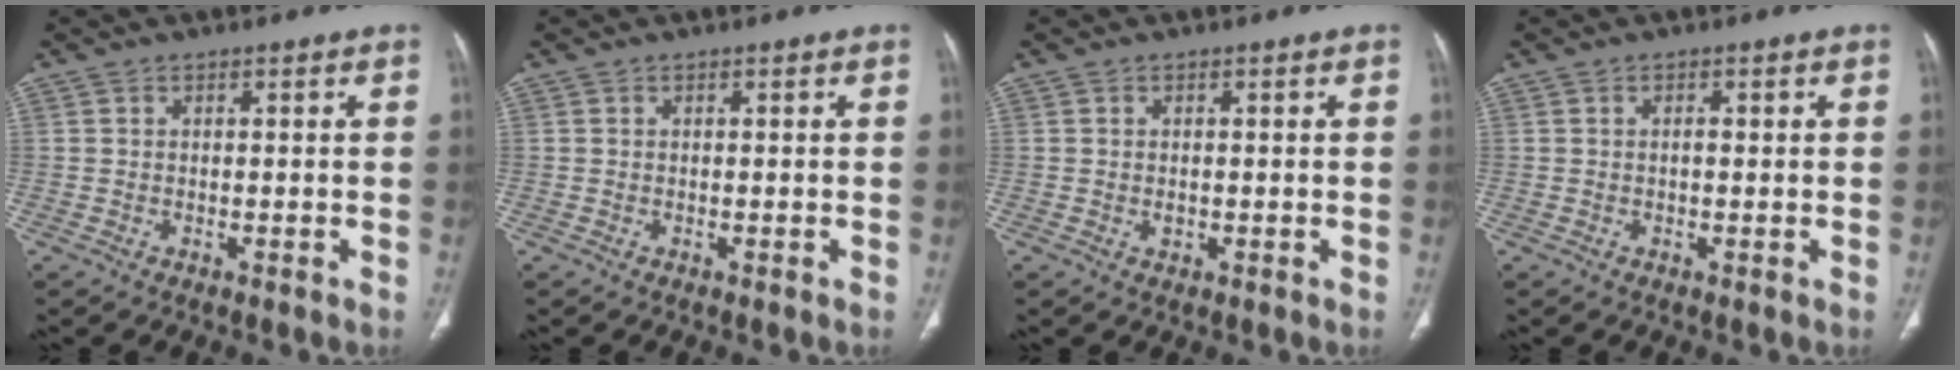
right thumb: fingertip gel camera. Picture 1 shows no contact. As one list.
[{"total": 0.0}, {"total": 1.0, "force": [-0.1, 0.8, 0.7], "torque": [-0.008, 0.000, 0.000]}, {"total": 0.8, "force": [0.0, 0.4, 0.7], "torque": [-0.013, 0.001, -0.002]}]